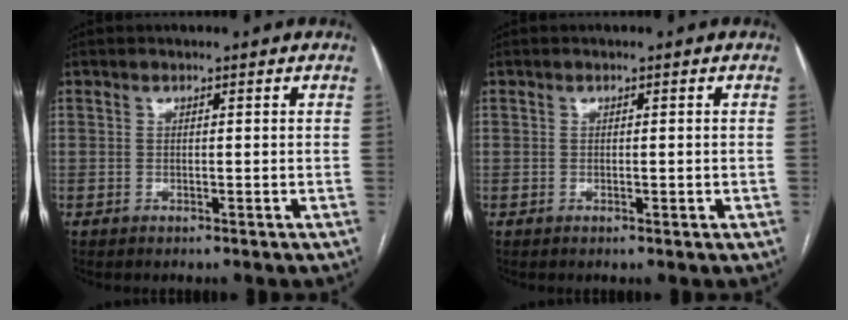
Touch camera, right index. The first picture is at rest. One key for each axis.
{"total": 0.8, "fx": -0.2, "fy": 0.3, "fz": 0.8, "tx": -0.013, "ty": -0.002, "tz": -0.001}